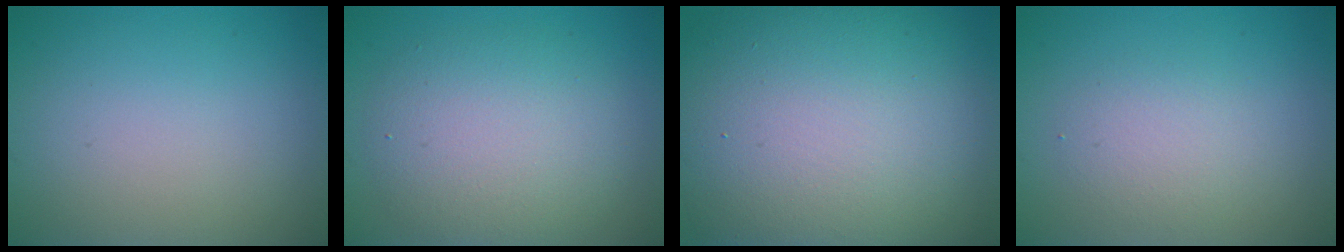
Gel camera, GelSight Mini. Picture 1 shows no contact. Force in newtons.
{"total": 5.9, "press": 5.8, "slide": 0.4}
{"total": 17.7, "press": 17.7, "slide": 1.2}
{"total": 2.3, "press": 2.3, "slide": 0.2}